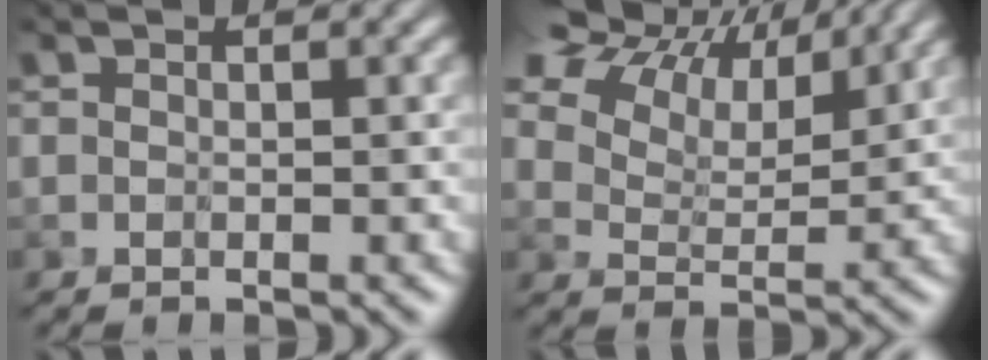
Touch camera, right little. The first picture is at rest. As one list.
[{"total": 12.6, "force": [9.1, 5.9, 6.4], "torque": [-0.143, 0.023, 0.153]}]